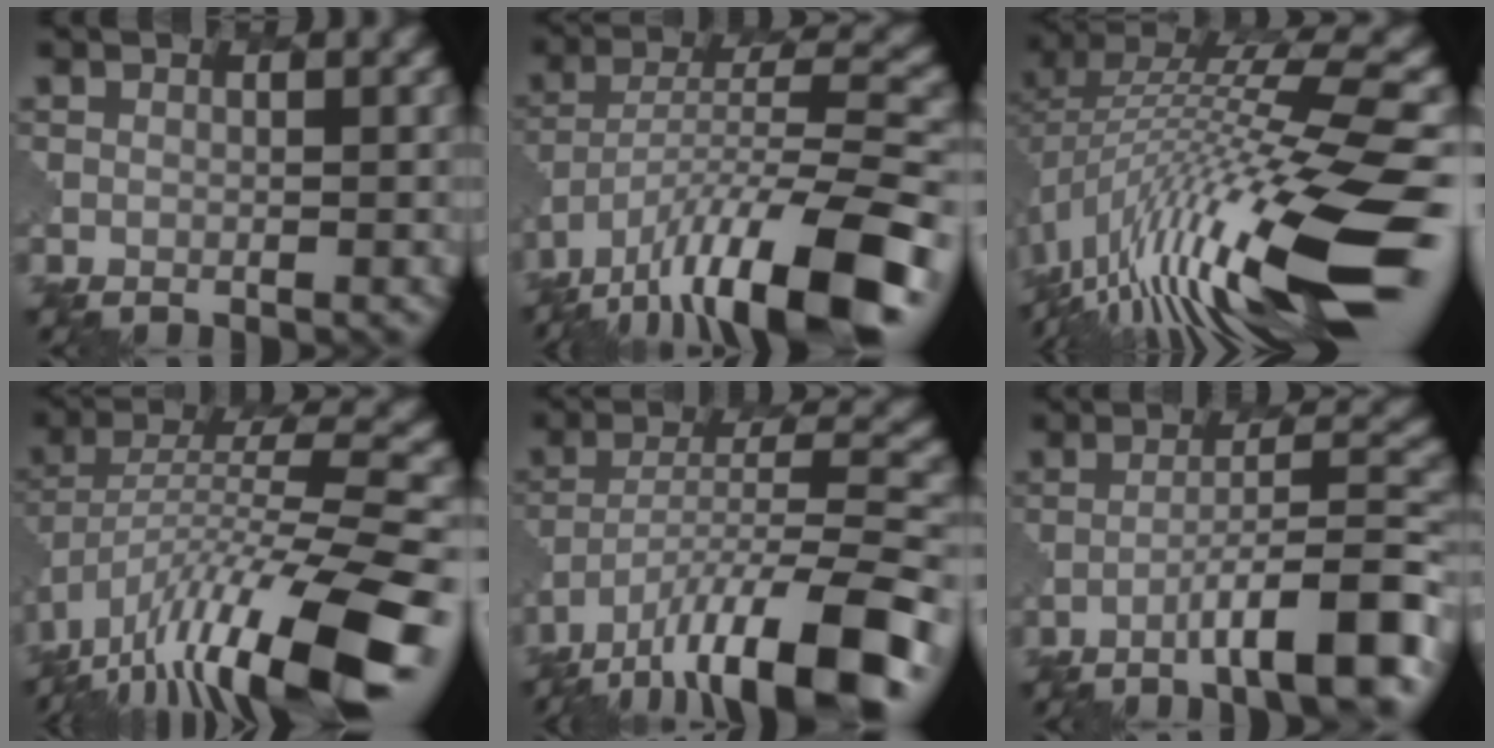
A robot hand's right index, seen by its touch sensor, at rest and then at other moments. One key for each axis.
{"total": 14.3, "fx": -9.4, "fy": 3.9, "fz": 10.0, "tx": -0.182, "ty": 0.003, "tz": -0.158}
{"total": 15.3, "fx": -5.2, "fy": 3.1, "fz": 14.1, "tx": -0.251, "ty": 0.030, "tz": -0.095}
{"total": 13.9, "fx": -8.0, "fy": 3.9, "fz": 10.7, "tx": -0.192, "ty": 0.009, "tz": -0.131}
{"total": 13.0, "fx": -8.8, "fy": 3.2, "fz": 9.1, "tx": -0.153, "ty": 0.003, "tz": -0.148}
{"total": 8.8, "fx": -5.1, "fy": 1.4, "fz": 7.1, "tx": -0.104, "ty": 0.016, "tz": -0.079}